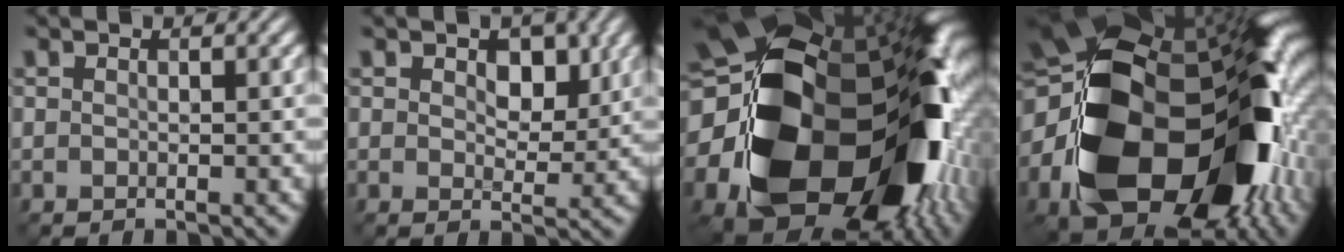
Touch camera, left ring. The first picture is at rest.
{"total": 3.5, "force": [1.2, 2.2, 2.5], "torque": [-0.038, -0.005, 0.013]}
{"total": 24.6, "force": [-2.8, 17.5, 17.0], "torque": [-0.328, -0.064, -0.038]}
{"total": 22.3, "force": [-4.0, 15.1, 15.9], "torque": [-0.349, -0.036, -0.047]}